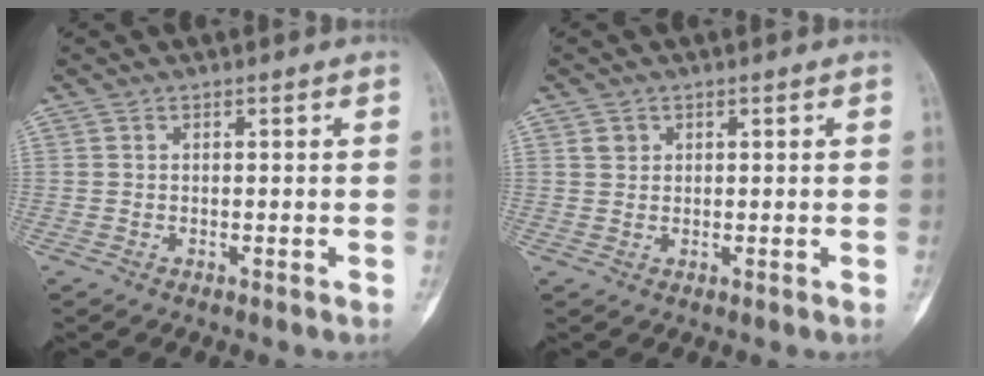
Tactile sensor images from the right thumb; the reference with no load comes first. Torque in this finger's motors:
{"motor_torque": [0.16, 0.22, 0.43, -0.04, 0.03]}